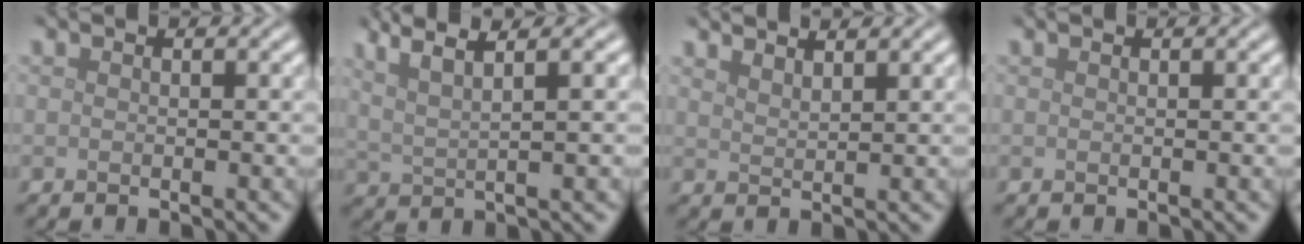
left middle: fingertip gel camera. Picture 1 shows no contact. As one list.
[{"total": 5.2, "force": [3.2, 1.1, 3.9], "torque": [-0.068, 0.018, 0.041]}, {"total": 2.4, "force": [2.1, 0.5, 1.0], "torque": [0.001, 0.004, 0.024]}, {"total": 0.0}]